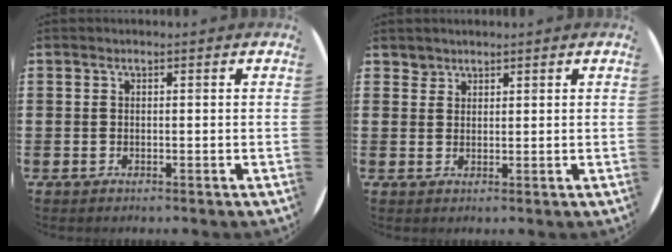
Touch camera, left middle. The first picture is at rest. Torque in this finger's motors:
{"motor_torque": [-0.34, -0.02, -0.09, -0.02]}